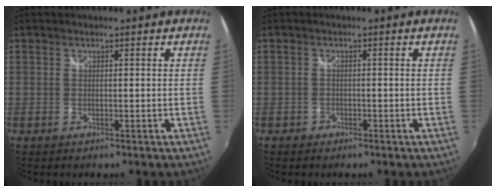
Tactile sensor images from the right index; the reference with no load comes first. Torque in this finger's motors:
{"motor_torque": [0.00, 0.00, 0.05, -0.01]}